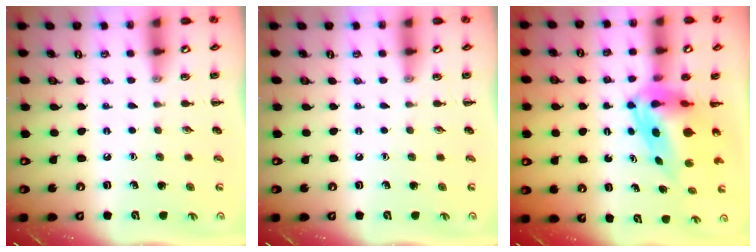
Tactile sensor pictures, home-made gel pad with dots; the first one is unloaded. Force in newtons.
{"total": 0.0}
{"total": 9.5, "press": 9.0, "slide": 3.1}